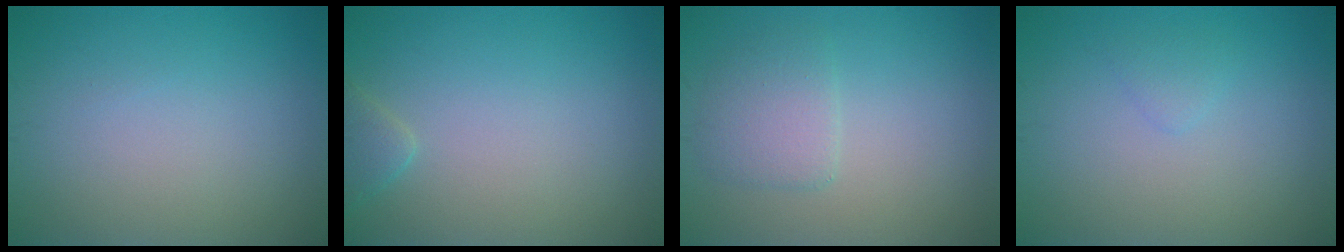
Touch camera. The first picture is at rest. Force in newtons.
{"total": 1.4, "press": 1.4, "slide": 0.1}
{"total": 2.5, "press": 2.5, "slide": 0.2}
{"total": 0.9, "press": 0.9, "slide": 0.1}